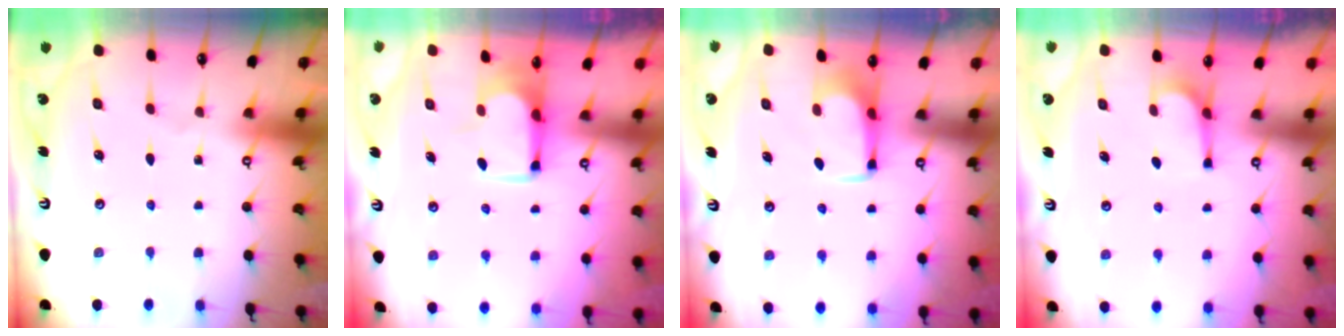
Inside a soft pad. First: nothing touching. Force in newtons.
{"total": 3.5, "press": 3.5, "slide": 0.4}
{"total": 1.7, "press": 1.6, "slide": 0.5}
{"total": 3.0, "press": 2.9, "slide": 0.7}